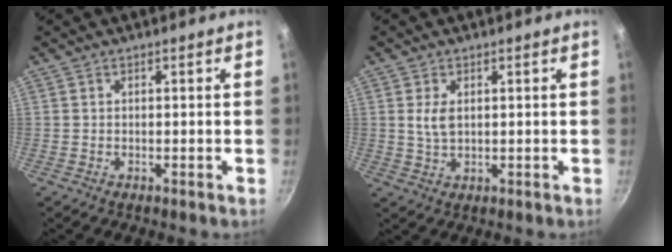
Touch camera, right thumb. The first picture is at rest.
{"total": 3.6, "force": [0.9, 2.1, 2.8], "torque": [-0.048, -0.006, 0.020]}